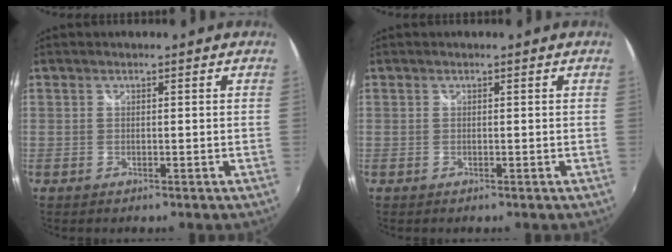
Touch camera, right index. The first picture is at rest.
{"total": 0.0}